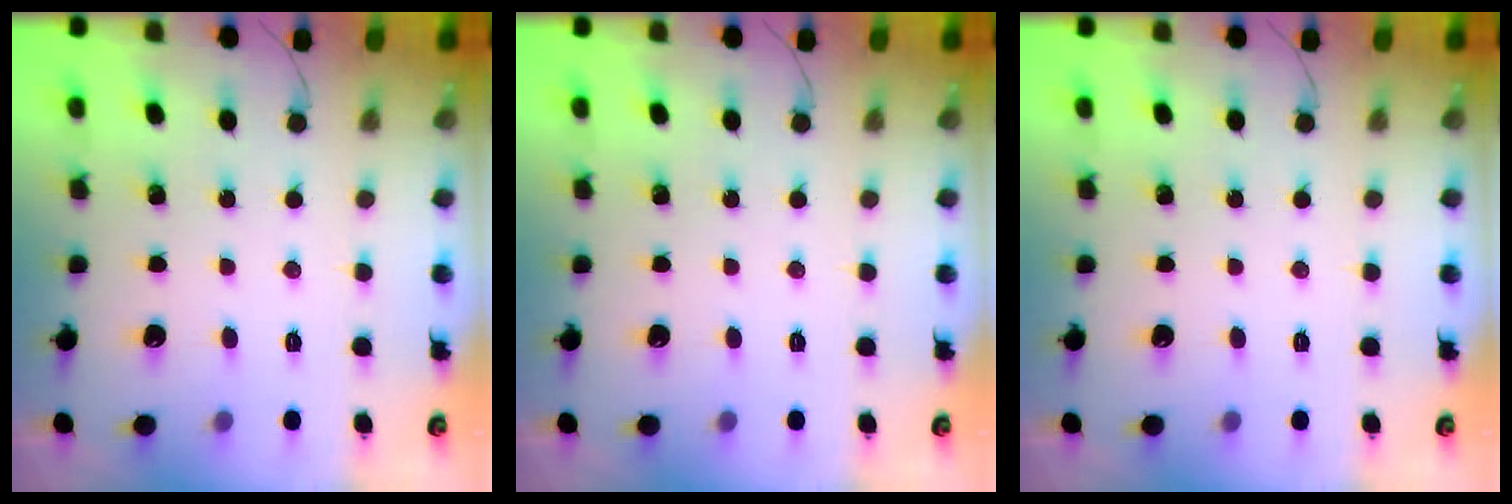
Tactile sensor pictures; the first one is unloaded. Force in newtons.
{"total": 0.0}
{"total": 0.0}